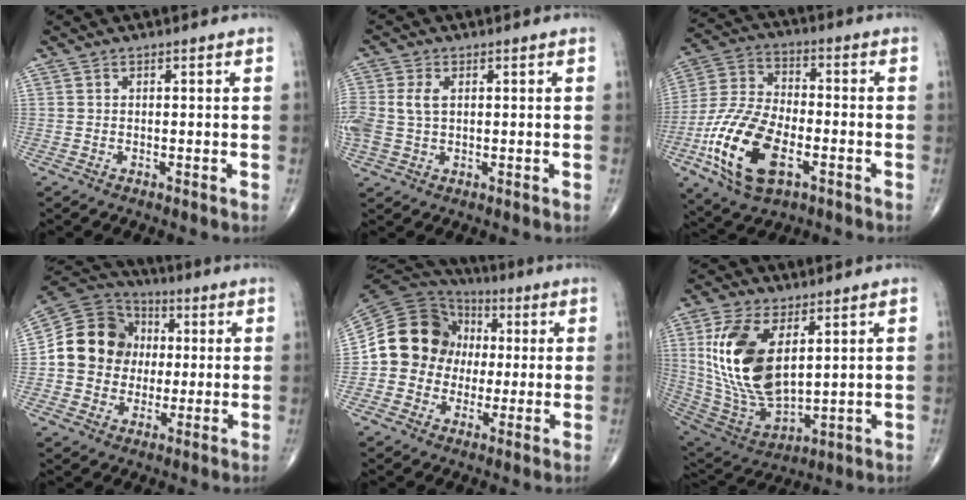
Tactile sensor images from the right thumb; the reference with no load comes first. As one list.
[{"total": 5.9, "force": [0.8, 3.8, 4.5], "torque": [-0.120, 0.010, 0.021]}, {"total": 18.3, "force": [-6.4, 9.3, 14.3], "torque": [-0.287, 0.017, -0.118]}, {"total": 14.2, "force": [0.5, 12.8, 6.3], "torque": [-0.084, 0.024, 0.004]}, {"total": 15.3, "force": [0.1, 13.7, 6.8], "torque": [-0.101, 0.034, -0.002]}, {"total": 18.9, "force": [5.1, 9.7, 15.5], "torque": [-0.298, -0.027, 0.111]}]